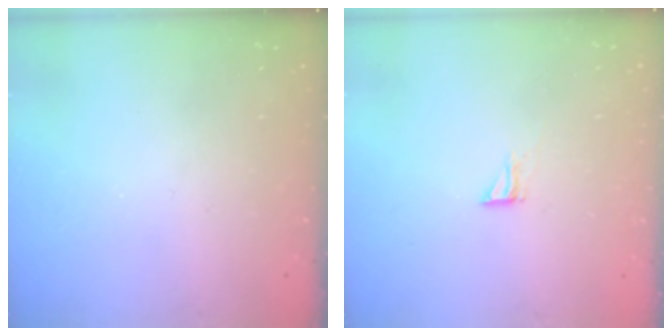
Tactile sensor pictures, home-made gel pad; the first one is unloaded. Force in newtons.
{"total": 4.6, "press": 4.5, "slide": 0.5}